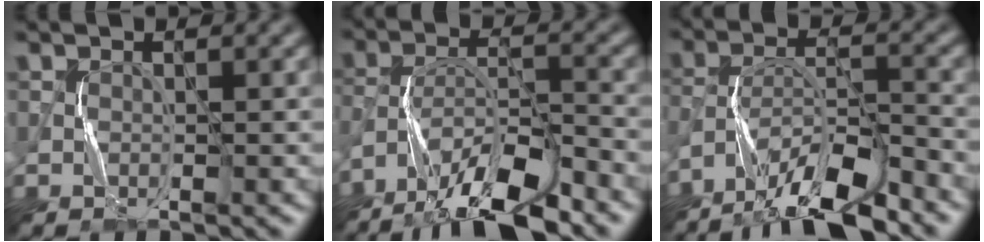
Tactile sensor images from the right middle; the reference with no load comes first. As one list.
[{"total": 10.6, "force": [-8.3, 2.4, 6.2], "torque": [-0.108, 0.003, -0.147]}, {"total": 9.6, "force": [-7.8, 2.0, 5.3], "torque": [-0.095, 0.009, -0.141]}]